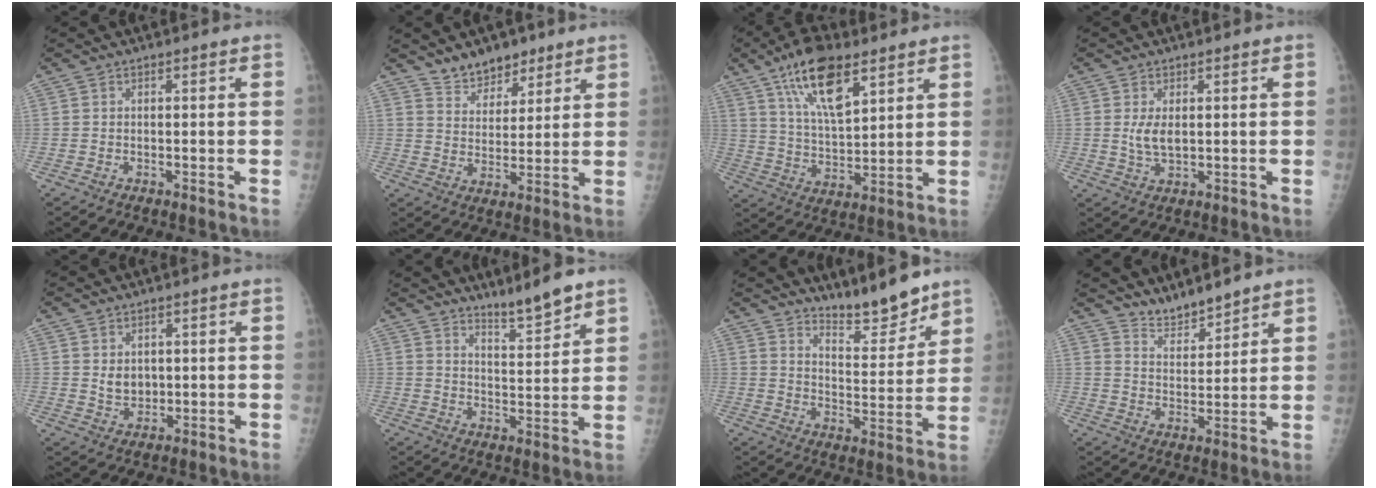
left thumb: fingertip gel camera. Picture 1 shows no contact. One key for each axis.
{"total": 7.8, "fx": 6.1, "fy": 4.2, "fz": 2.4, "tx": -0.005, "ty": -0.042, "tz": 0.107}
{"total": 14.9, "fx": 8.6, "fy": 5.9, "fz": 10.6, "tx": -0.166, "ty": -0.033, "tz": 0.157}
{"total": 3.8, "fx": 0.7, "fy": 2.0, "fz": 3.1, "tx": -0.059, "ty": -0.010, "tz": 0.018}
{"total": 3.7, "fx": 0.8, "fy": 3.0, "fz": 2.1, "tx": -0.019, "ty": -0.010, "tz": 0.022}
{"total": 6.5, "fx": 5.7, "fy": 0.4, "fz": 3.2, "tx": -0.048, "ty": -0.050, "tz": 0.098}
{"total": 9.3, "fx": 8.5, "fy": 1.8, "fz": 3.4, "tx": -0.031, "ty": -0.072, "tz": 0.146}
{"total": 5.8, "fx": 5.6, "fy": 1.2, "fz": 1.2, "tx": -0.011, "ty": -0.042, "tz": 0.109}